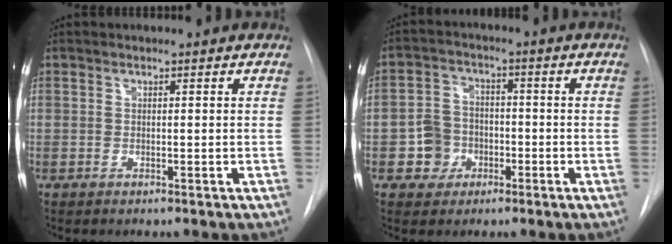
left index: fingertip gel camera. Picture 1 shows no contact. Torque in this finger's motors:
{"motor_torque": [-0.03, 0.13, 0.04, 0.01]}